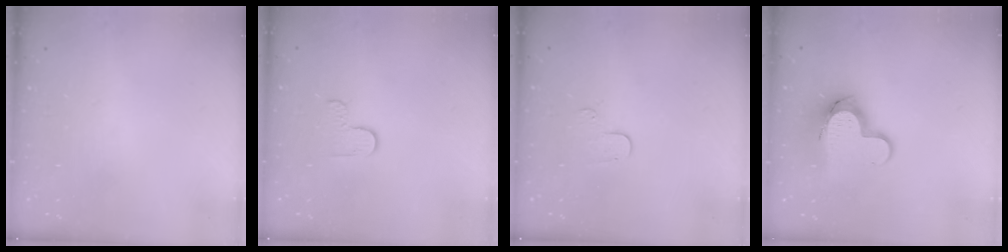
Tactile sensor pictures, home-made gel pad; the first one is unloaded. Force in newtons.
{"total": 3.3, "press": 3.3, "slide": 0.4}
{"total": 4.1, "press": 4.1, "slide": 0.4}
{"total": 11.9, "press": 11.8, "slide": 1.1}